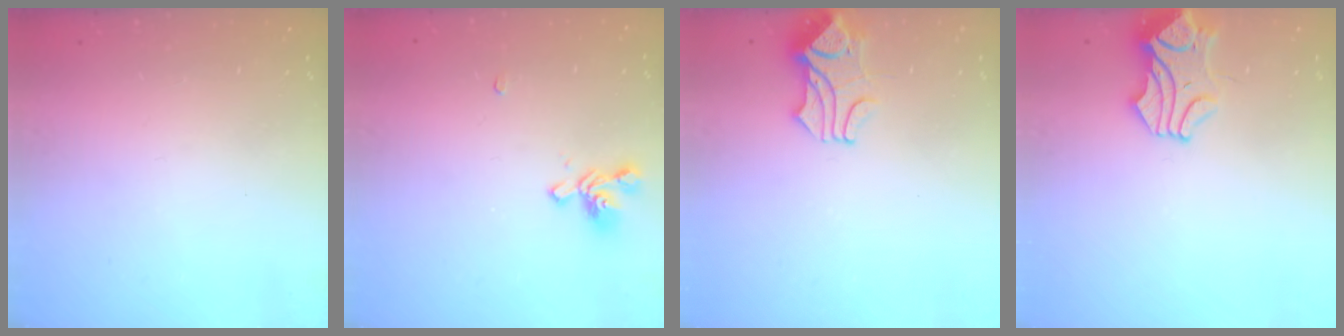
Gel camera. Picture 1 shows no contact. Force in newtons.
{"total": 1.0, "press": 0.2, "slide": 1.0}
{"total": 1.6, "press": 1.2, "slide": 1.0}
{"total": 1.1, "press": 0.6, "slide": 0.9}